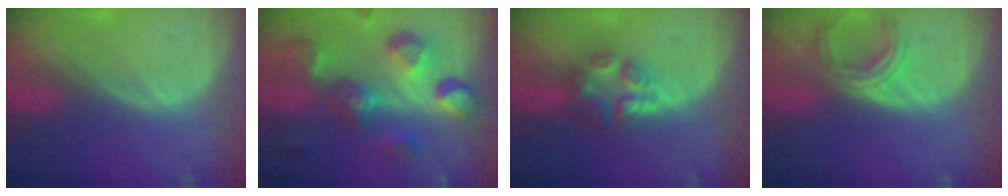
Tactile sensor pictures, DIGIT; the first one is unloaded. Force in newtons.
{"total": 11.2, "press": 10.0, "slide": 5.0}
{"total": 6.1, "press": 5.3, "slide": 3.0}
{"total": 5.8, "press": 5.4, "slide": 2.2}